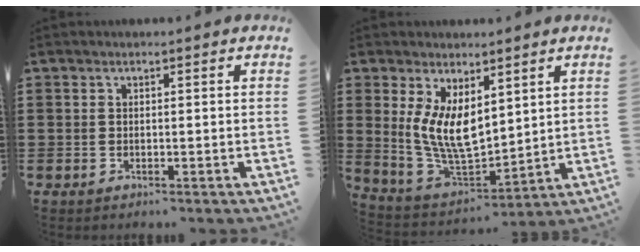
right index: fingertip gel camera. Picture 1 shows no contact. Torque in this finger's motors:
{"motor_torque": [2.01, 0.13, 0.53, 0.21]}